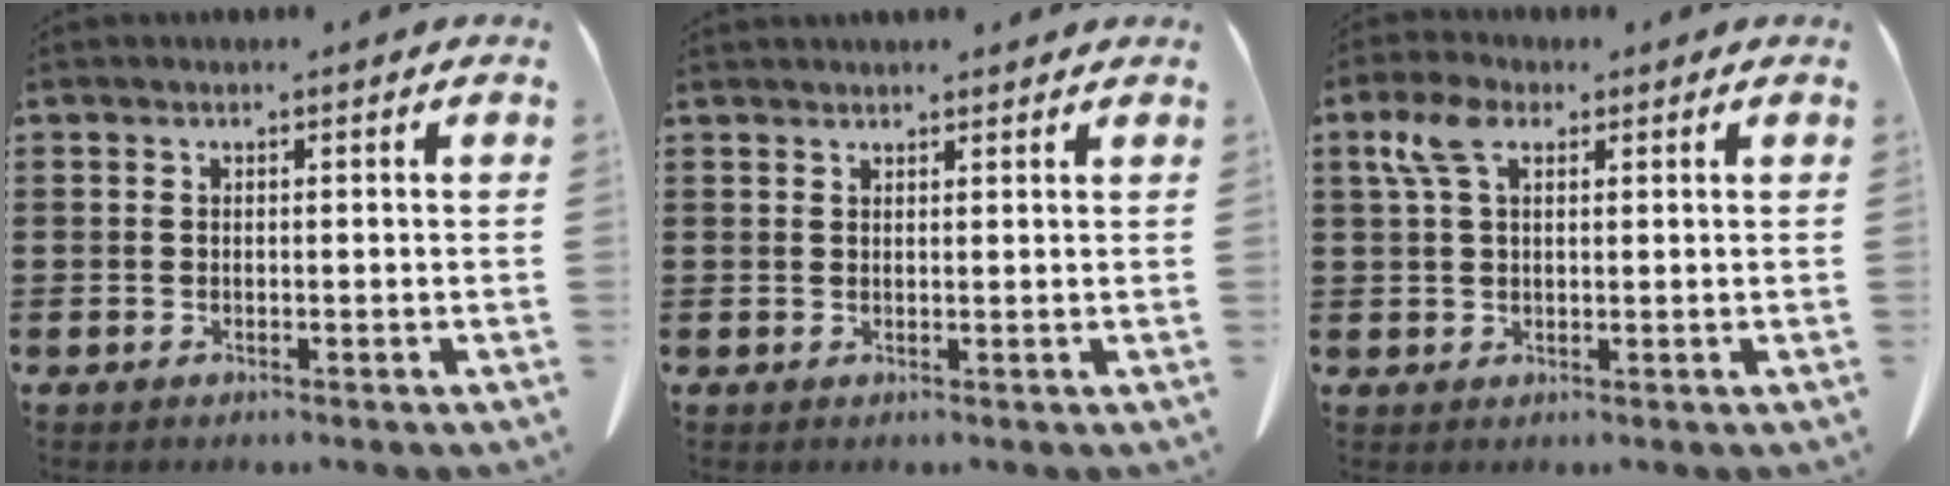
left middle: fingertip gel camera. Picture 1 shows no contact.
{"total": 1.3, "force": [1.3, 0.3, 0.3], "torque": [-0.008, 0.000, 0.024]}
{"total": 5.3, "force": [2.4, 2.4, 4.0], "torque": [-0.096, 0.006, 0.040]}